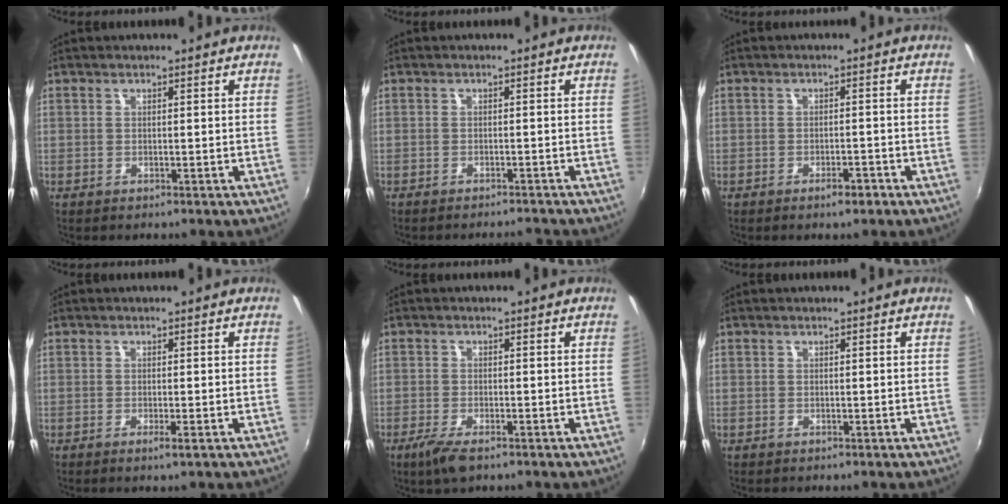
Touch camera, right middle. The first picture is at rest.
{"total": 4.1, "force": [-3.9, 0.4, 1.1], "torque": [-0.030, -0.006, -0.056]}
{"total": 2.3, "force": [-1.7, 0.7, 1.4], "torque": [-0.027, -0.001, -0.025]}
{"total": 1.1, "force": [-0.5, -0.2, 0.9], "torque": [-0.017, -0.004, -0.010]}
{"total": 4.2, "force": [-2.7, 1.2, 3.0], "torque": [-0.073, -0.013, -0.053]}
{"total": 0.0}